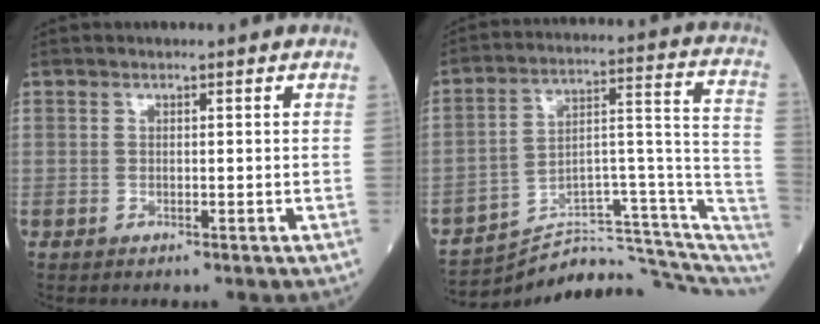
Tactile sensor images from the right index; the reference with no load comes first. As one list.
[{"total": 18.1, "force": [-16.6, 3.0, 6.5], "torque": [-0.053, 0.083, -0.237]}]